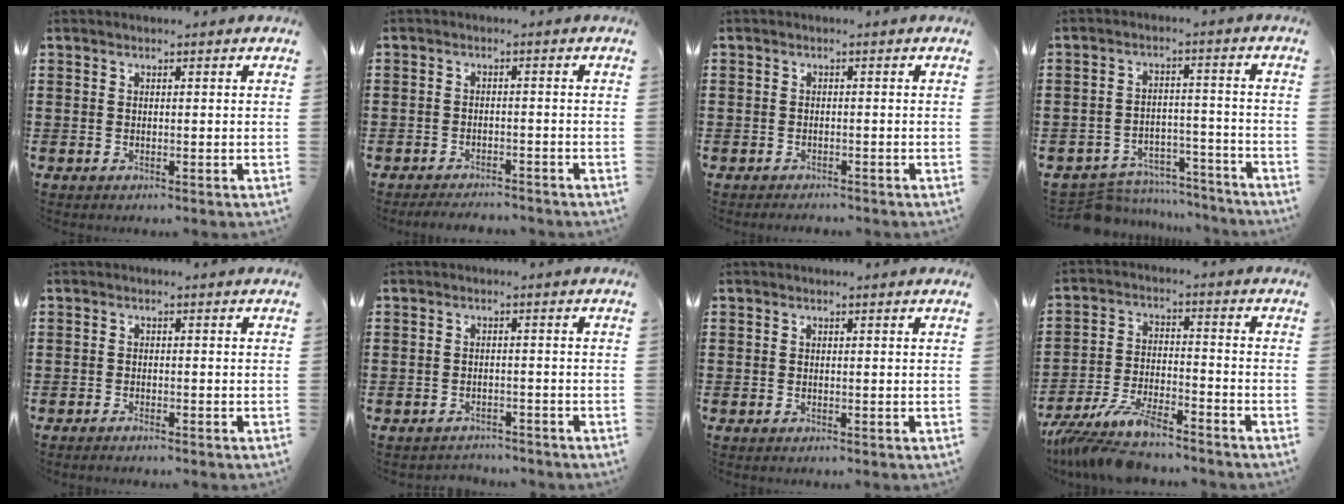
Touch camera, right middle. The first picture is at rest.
{"total": 2.8, "force": [-2.8, 0.5, -0.2], "torque": [-0.003, 0.000, -0.062]}
{"total": 1.4, "force": [-1.3, 0.3, -0.2], "torque": [0.001, 0.004, -0.032]}
{"total": 6.7, "force": [-6.5, 1.3, 0.7], "torque": [-0.013, 0.019, -0.128]}
{"total": 0.9, "force": [-0.8, 0.1, 0.4], "torque": [-0.012, -0.006, -0.013]}
{"total": 2.1, "force": [-2.0, 0.5, -0.4], "torque": [0.000, 0.002, -0.046]}
{"total": 0.0}
{"total": 8.9, "force": [-7.9, 1.4, 3.9], "torque": [-0.090, 0.001, -0.157]}